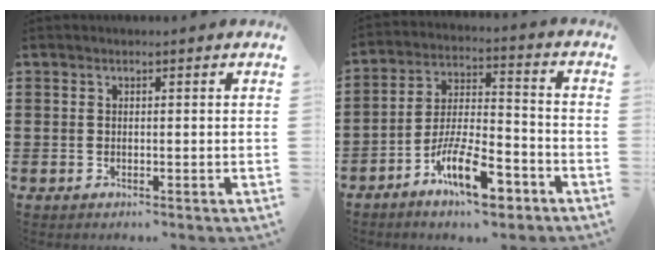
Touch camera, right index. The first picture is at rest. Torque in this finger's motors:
{"motor_torque": [0.74, 0.72, 0.59, 0.08]}